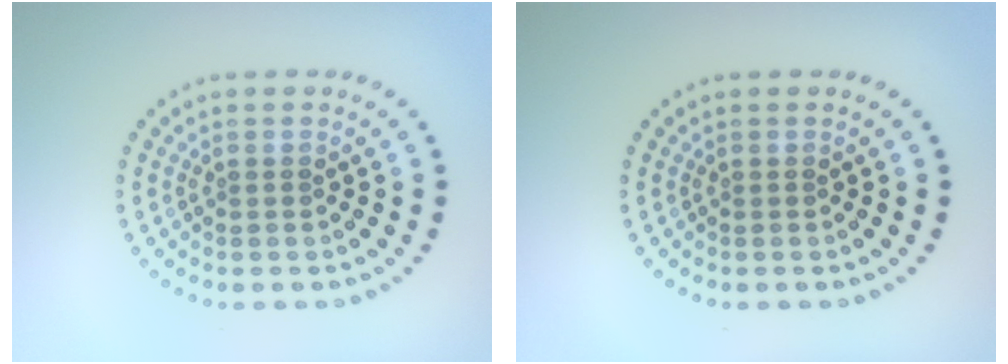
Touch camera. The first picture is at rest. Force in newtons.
{"total": 0.0}